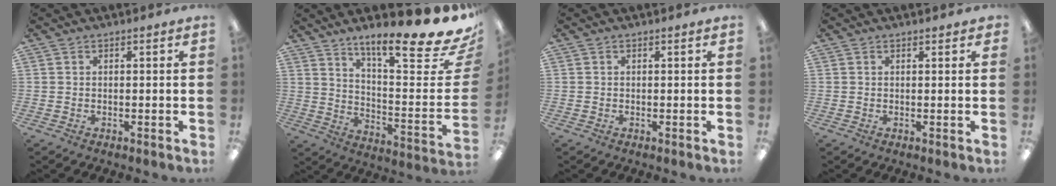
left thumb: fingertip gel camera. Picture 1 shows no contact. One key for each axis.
{"total": 18.6, "fx": 14.2, "fy": 2.4, "fz": 11.8, "tx": -0.170, "ty": -0.123, "tz": 0.221}
{"total": 0.0}
{"total": 0.6, "fx": 0.5, "fy": 0.2, "fz": 0.2, "tx": 0.003, "ty": -0.003, "tz": 0.008}